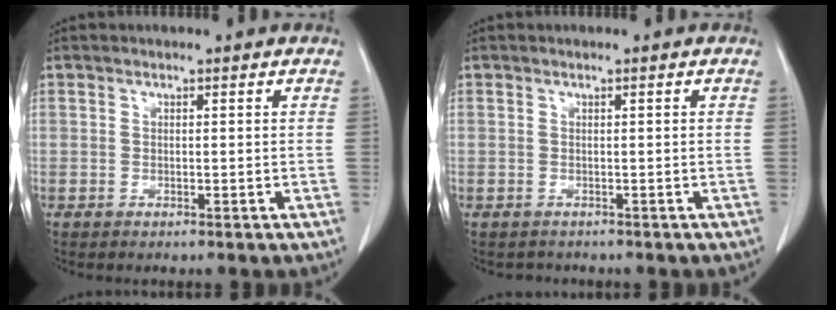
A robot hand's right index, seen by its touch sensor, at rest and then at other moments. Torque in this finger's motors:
{"motor_torque": [-0.57, -0.51, -0.23, -0.11]}